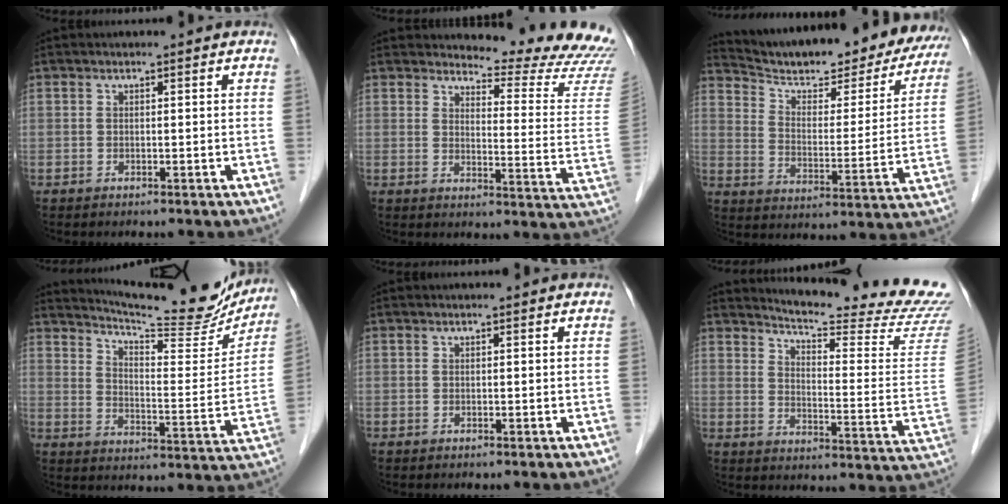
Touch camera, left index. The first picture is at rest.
{"total": 16.4, "force": [16.1, 1.0, 3.1], "torque": [-0.028, -0.129, 0.167]}
{"total": 27.5, "force": [24.5, 6.0, 10.9], "torque": [-0.165, -0.052, 0.318]}
{"total": 20.2, "force": [18.8, 2.0, 7.1], "torque": [-0.108, -0.056, 0.246]}
{"total": 0.0}
{"total": 21.2, "force": [20.3, -0.7, 6.0], "torque": [-0.097, -0.133, 0.242]}